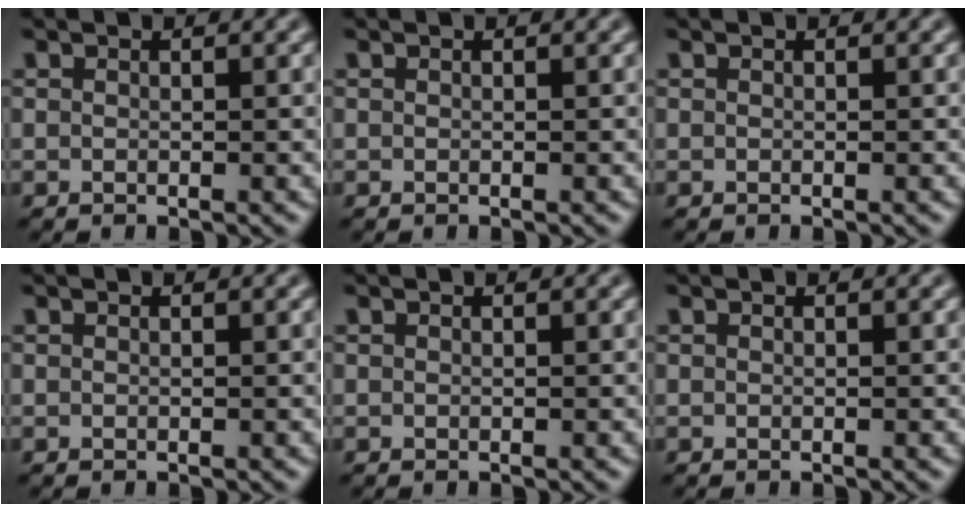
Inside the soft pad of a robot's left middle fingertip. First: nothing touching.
{"total": 0.0}
{"total": 0.0}
{"total": 0.0}
{"total": 0.0}
{"total": 0.0}